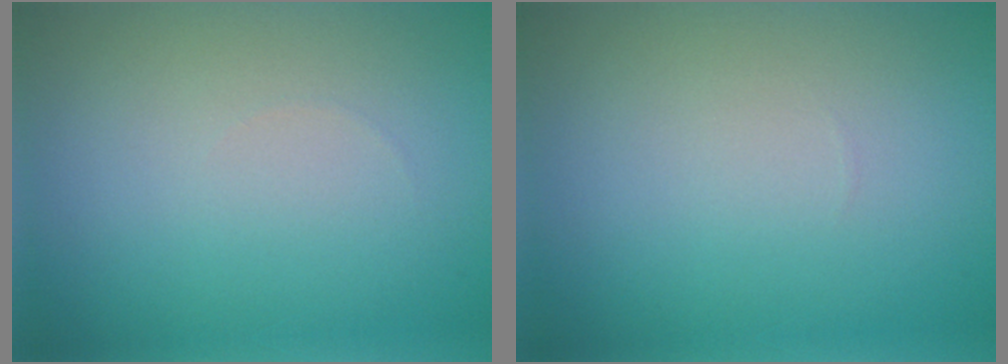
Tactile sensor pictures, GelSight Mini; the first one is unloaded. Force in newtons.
{"total": 0.0}